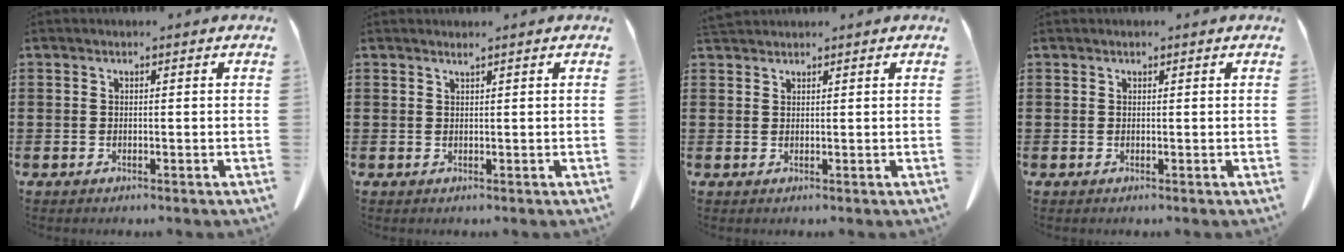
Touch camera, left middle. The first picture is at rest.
{"total": 0.9, "force": [0.8, -0.1, 0.4], "torque": [-0.009, -0.005, 0.017]}
{"total": 1.6, "force": [1.6, 0.3, 0.4], "torque": [-0.013, 0.000, 0.032]}
{"total": 0.0}